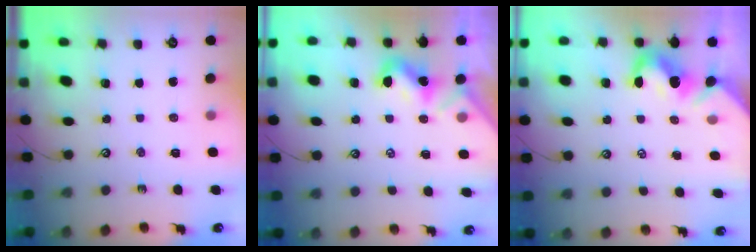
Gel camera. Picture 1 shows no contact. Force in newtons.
{"total": 2.0, "press": 1.9, "slide": 0.5}
{"total": 2.4, "press": 2.3, "slide": 0.7}